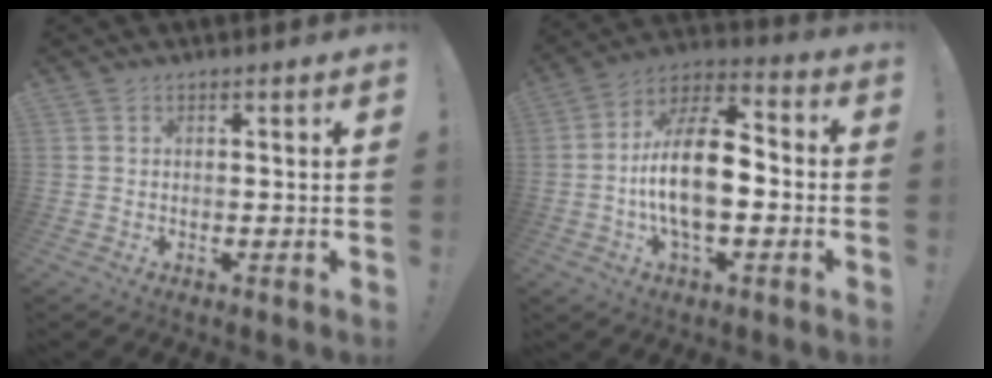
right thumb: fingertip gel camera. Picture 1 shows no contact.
{"total": 16.7, "force": [-3.0, 8.0, 14.4], "torque": [-0.263, 0.012, -0.054]}